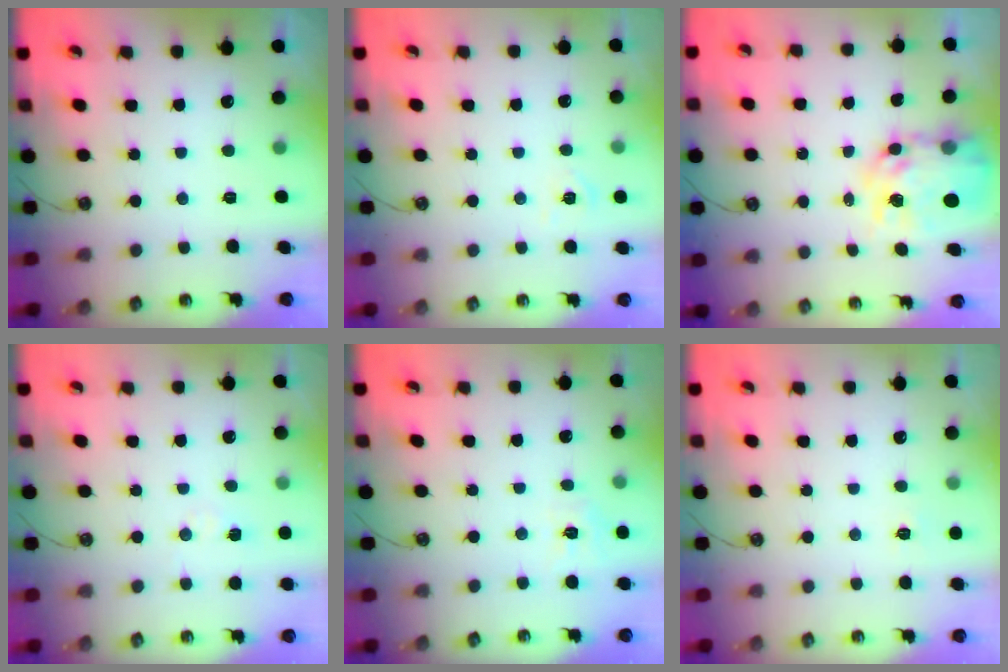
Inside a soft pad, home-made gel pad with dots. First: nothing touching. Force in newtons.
{"total": 7.1, "press": 7.0, "slide": 0.5}
{"total": 14.1, "press": 14.1, "slide": 1.2}
{"total": 4.0, "press": 3.9, "slide": 0.5}
{"total": 6.8, "press": 6.7, "slide": 0.6}
{"total": 3.9, "press": 3.9, "slide": 0.5}